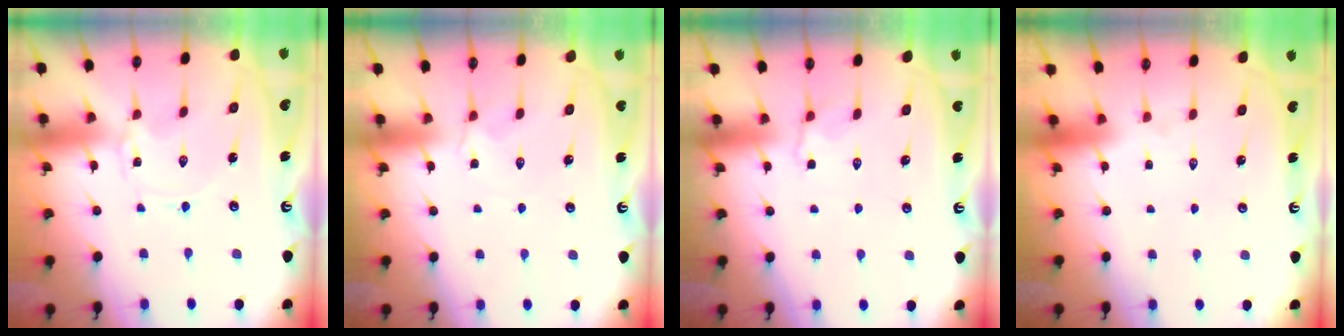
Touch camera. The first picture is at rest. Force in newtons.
{"total": 2.7, "press": 2.6, "slide": 0.6}
{"total": 3.0, "press": 2.5, "slide": 1.6}
{"total": 1.4, "press": 1.4, "slide": 0.2}